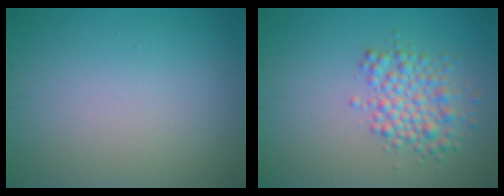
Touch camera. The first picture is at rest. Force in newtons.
{"total": 3.8, "press": 3.8, "slide": 0.1}